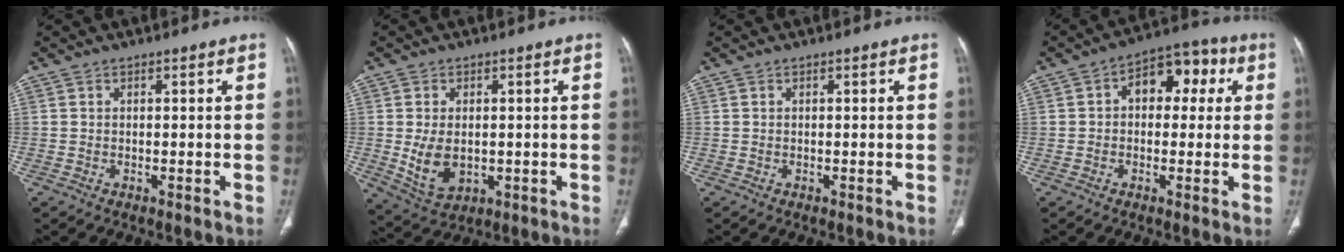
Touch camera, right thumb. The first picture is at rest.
{"total": 7.5, "force": [-0.5, 4.9, 5.7], "torque": [-0.098, -0.009, 0.007]}
{"total": 0.0}
{"total": 10.3, "force": [2.1, 6.7, 7.5], "torque": [-0.063, 0.031, 0.023]}